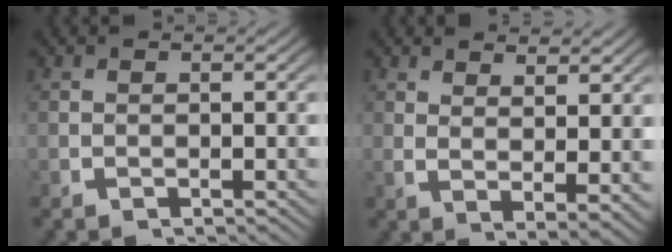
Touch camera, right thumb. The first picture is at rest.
{"total": 3.7, "force": [1.3, 1.3, 3.3], "torque": [-0.059, -0.021, 0.039]}